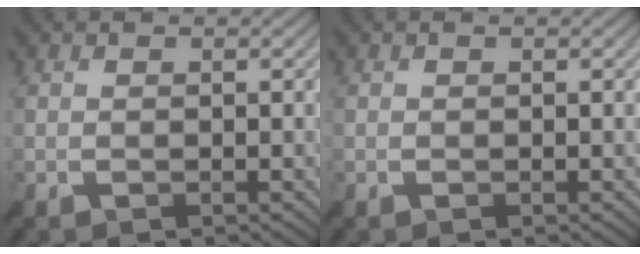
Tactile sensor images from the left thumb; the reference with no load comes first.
{"total": 0.0}